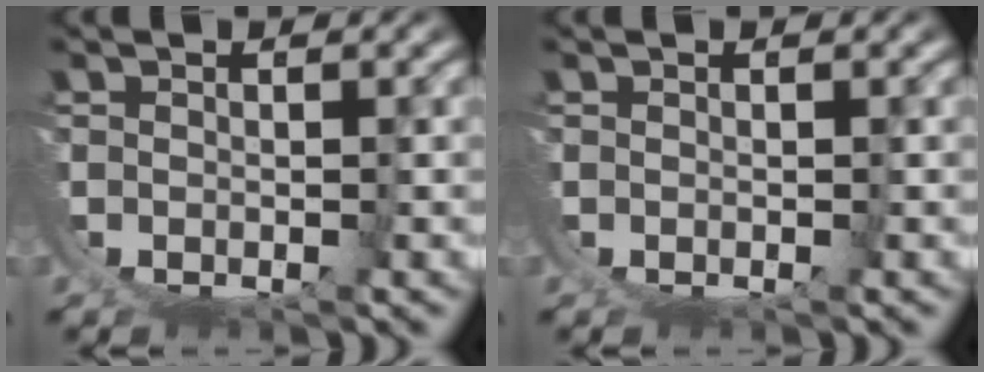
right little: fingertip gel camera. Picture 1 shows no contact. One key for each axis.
{"total": 0.0}